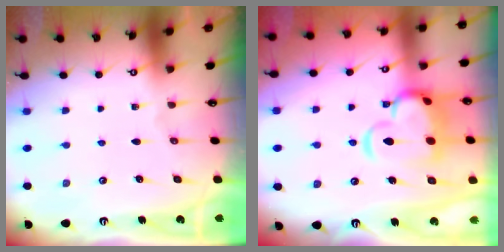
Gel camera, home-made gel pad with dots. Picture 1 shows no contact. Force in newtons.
{"total": 8.8, "press": 8.6, "slide": 1.7}